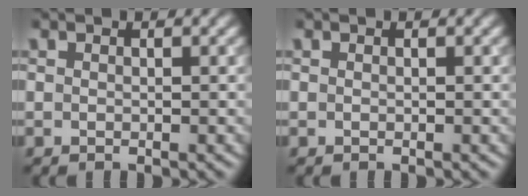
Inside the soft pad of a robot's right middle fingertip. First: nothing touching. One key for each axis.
{"total": 0.0}